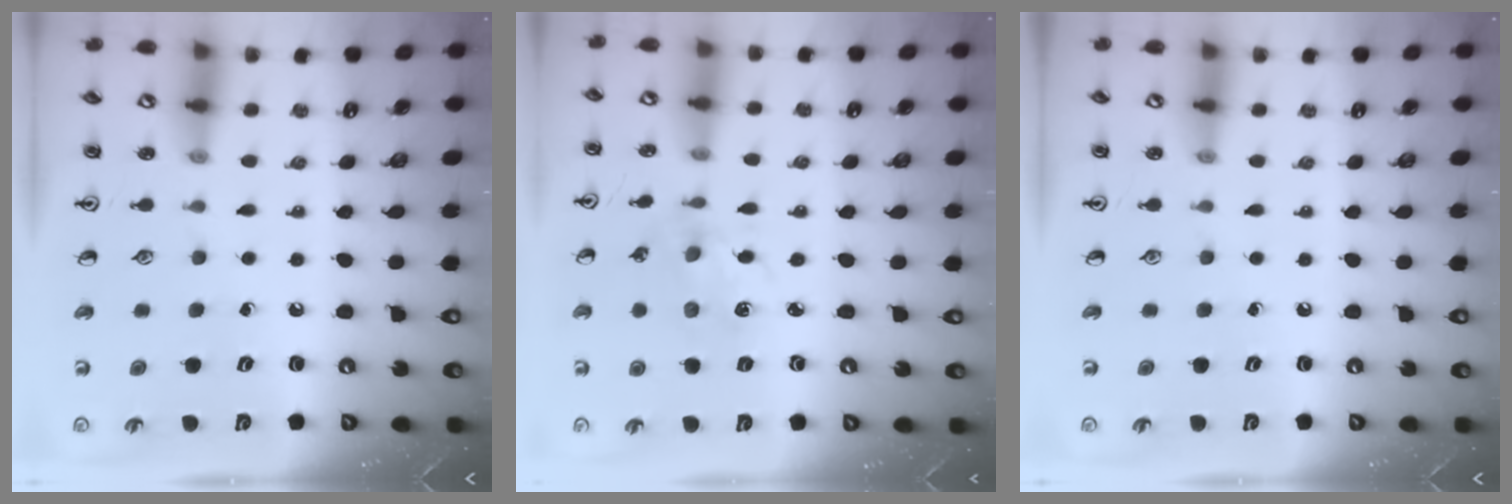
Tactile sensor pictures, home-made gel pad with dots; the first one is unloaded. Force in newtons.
{"total": 2.5, "press": 2.5, "slide": 0.5}
{"total": 0.0}